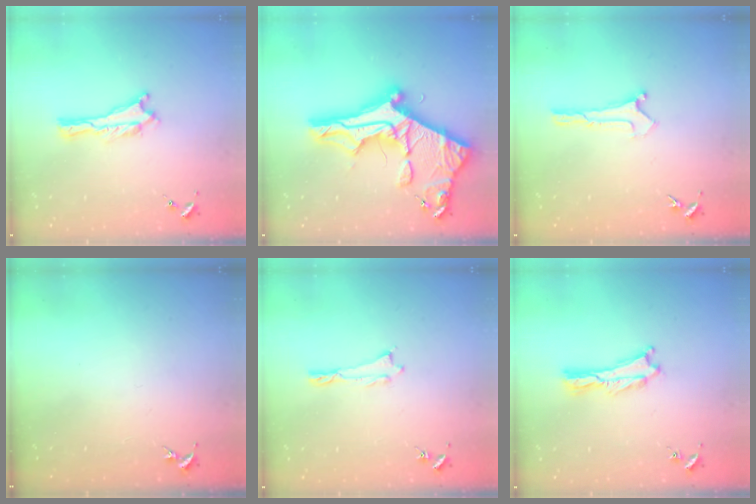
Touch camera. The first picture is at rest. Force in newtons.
{"total": 14.3, "press": 14.2, "slide": 1.4}
{"total": 0.0}
{"total": 0.0}
{"total": 0.0}
{"total": 0.6, "press": 0.5, "slide": 0.2}